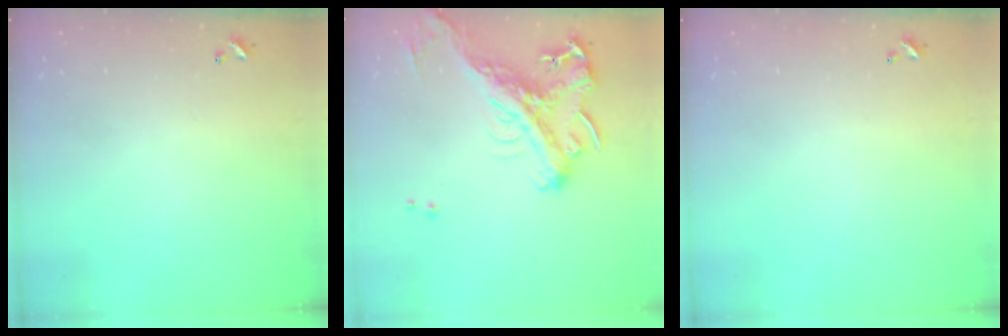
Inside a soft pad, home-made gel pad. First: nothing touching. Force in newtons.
{"total": 4.1, "press": 3.9, "slide": 1.3}
{"total": 0.0}